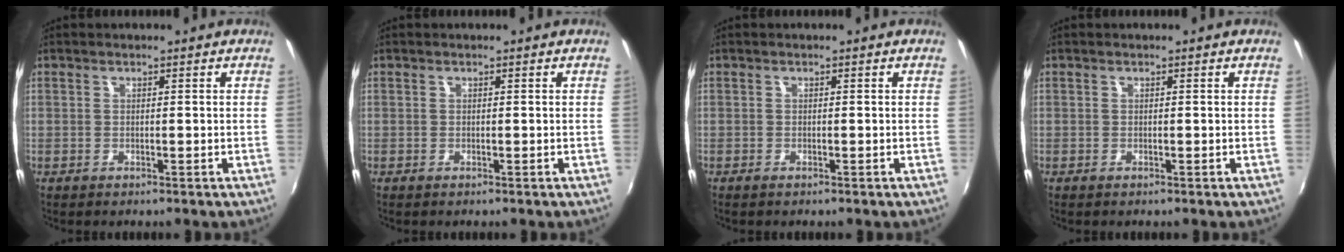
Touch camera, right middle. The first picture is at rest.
{"total": 0.0}
{"total": 0.6, "force": [-0.5, 0.2, 0.3], "torque": [-0.007, -0.003, -0.010]}
{"total": 0.0}